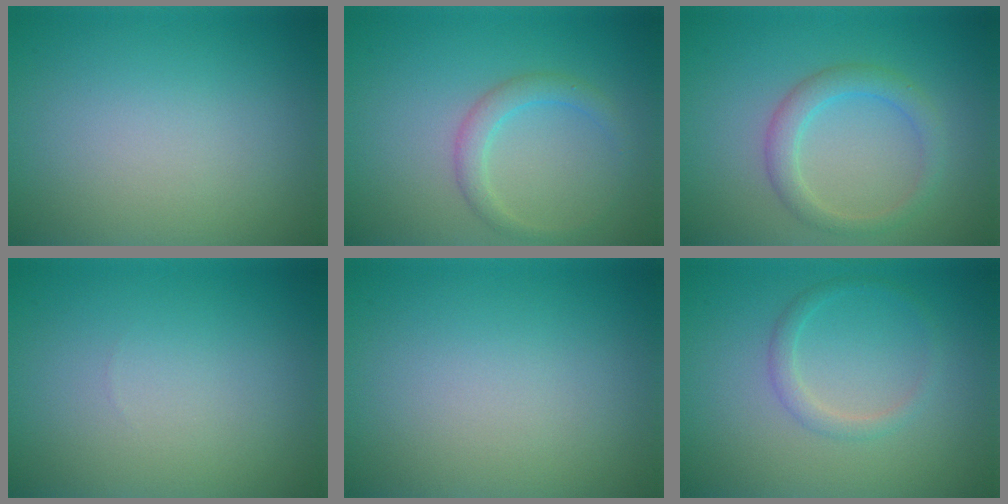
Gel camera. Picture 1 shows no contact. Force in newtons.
{"total": 2.1, "press": 2.1, "slide": 0.1}
{"total": 2.7, "press": 2.7, "slide": 0.1}
{"total": 0.0}
{"total": 0.0}
{"total": 1.6, "press": 1.6, "slide": 0.1}